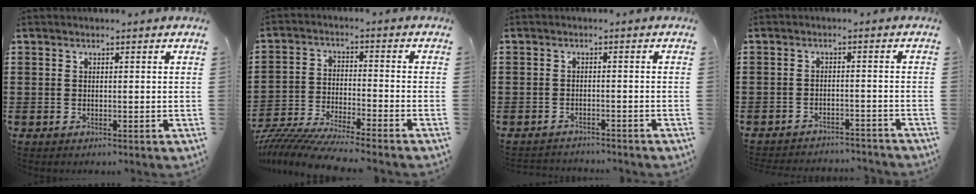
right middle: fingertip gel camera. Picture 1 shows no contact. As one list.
[{"total": 7.4, "force": [-7.2, -0.3, 1.7], "torque": [-0.038, -0.007, -0.143]}, {"total": 1.9, "force": [-1.9, 0.3, -0.3], "torque": [-0.001, 0.003, -0.044]}, {"total": 2.6, "force": [-2.6, 0.2, 0.0], "torque": [-0.007, 0.001, -0.056]}]